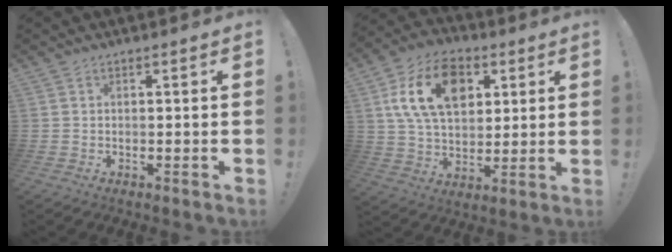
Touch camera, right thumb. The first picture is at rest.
{"total": 19.0, "force": [6.6, 13.0, 12.2], "torque": [-0.194, -0.014, 0.121]}